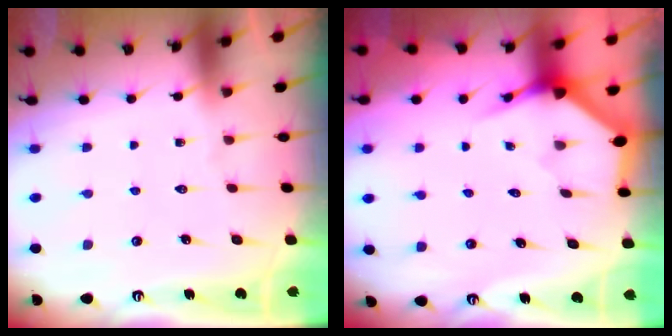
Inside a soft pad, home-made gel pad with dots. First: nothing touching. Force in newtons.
{"total": 3.4, "press": 3.4, "slide": 0.1}